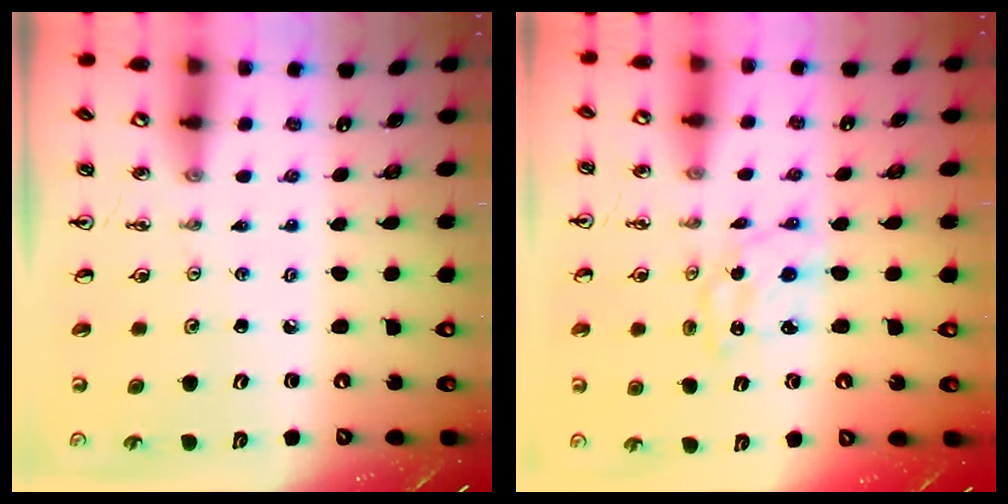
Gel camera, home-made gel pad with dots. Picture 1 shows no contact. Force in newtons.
{"total": 1.4, "press": 1.4, "slide": 0.0}